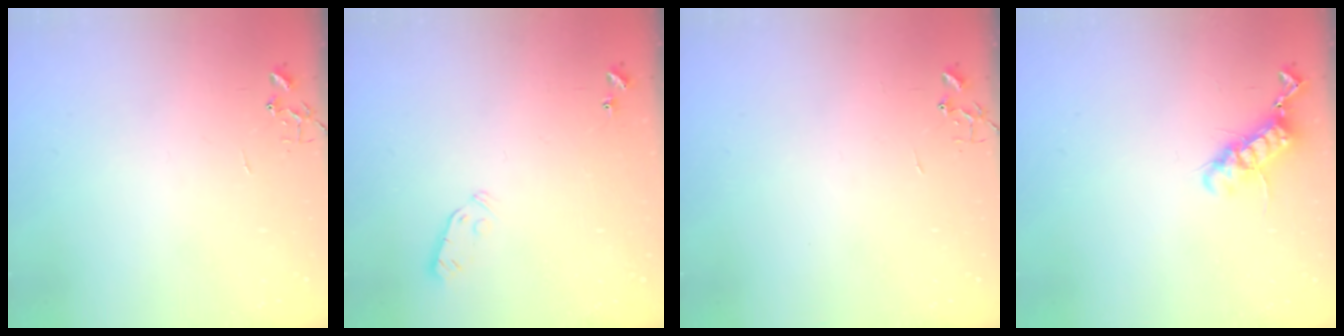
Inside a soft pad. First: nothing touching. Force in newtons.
{"total": 3.3, "press": 3.1, "slide": 1.0}
{"total": 0.0}
{"total": 11.7, "press": 11.7, "slide": 0.9}